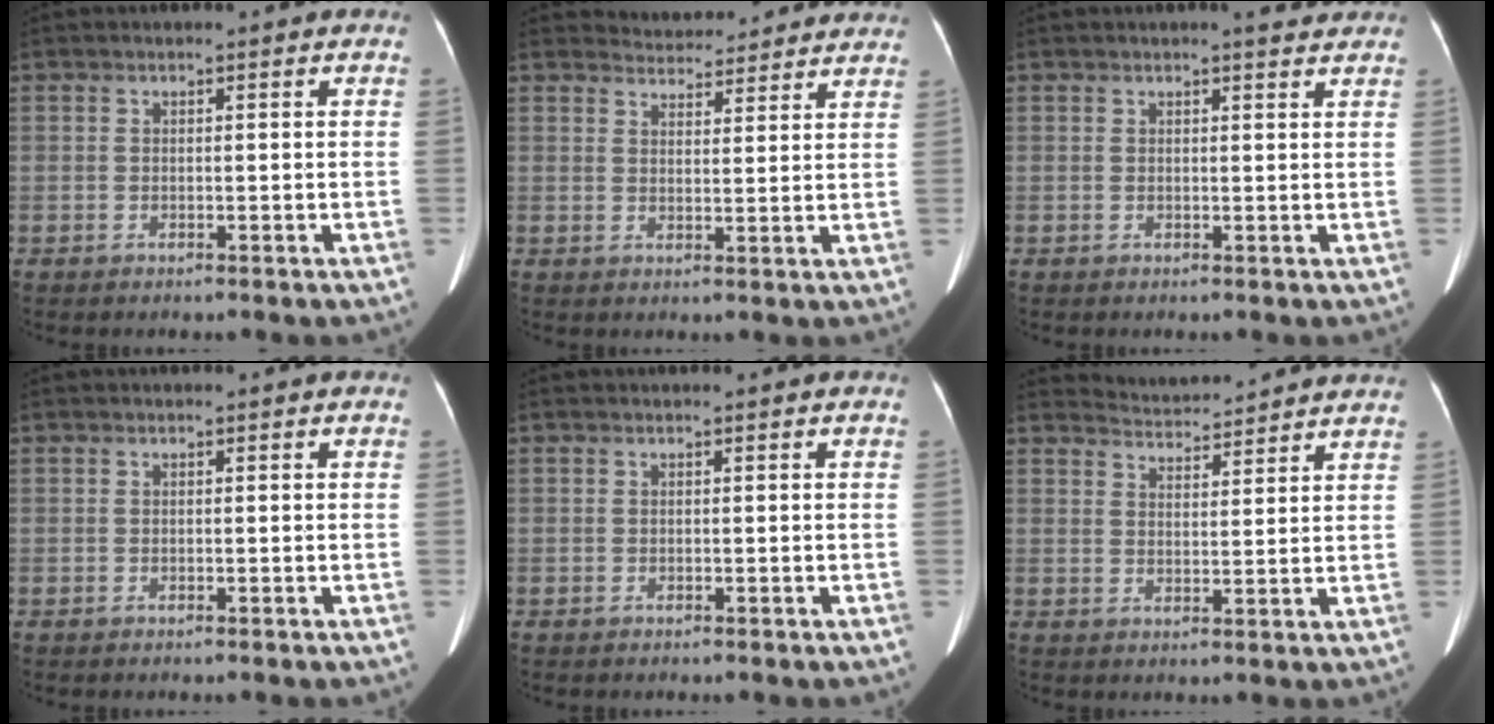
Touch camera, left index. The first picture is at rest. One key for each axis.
{"total": 8.4, "fx": 8.2, "fy": 1.7, "fz": 0.5, "tx": 0.005, "ty": 0.016, "tz": 0.093}
{"total": 2.8, "fx": 2.5, "fy": 0.5, "fz": 1.2, "tx": -0.016, "ty": 0.004, "tz": 0.026}
{"total": 0.0}
{"total": 0.0}
{"total": 7.2, "fx": 7.2, "fy": 0.3, "fz": 0.2, "tx": -0.010, "ty": 0.017, "tz": 0.097}